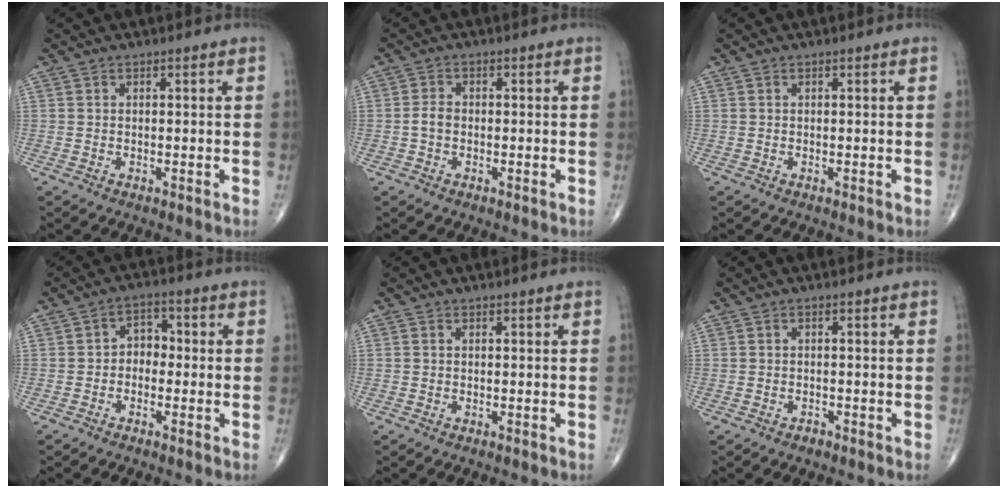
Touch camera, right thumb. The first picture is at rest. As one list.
[{"total": 2.2, "force": [-0.5, 1.6, 1.5], "torque": [-0.028, 0.008, -0.013]}, {"total": 0.0}, {"total": 4.2, "force": [-0.9, 3.2, 2.5], "torque": [-0.018, 0.022, -0.031]}, {"total": 0.0}, {"total": 1.6, "force": [-0.9, 1.2, 0.3], "torque": [-0.002, 0.004, -0.013]}]